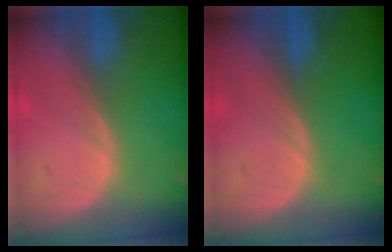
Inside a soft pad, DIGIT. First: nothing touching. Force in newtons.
{"total": 0.0}